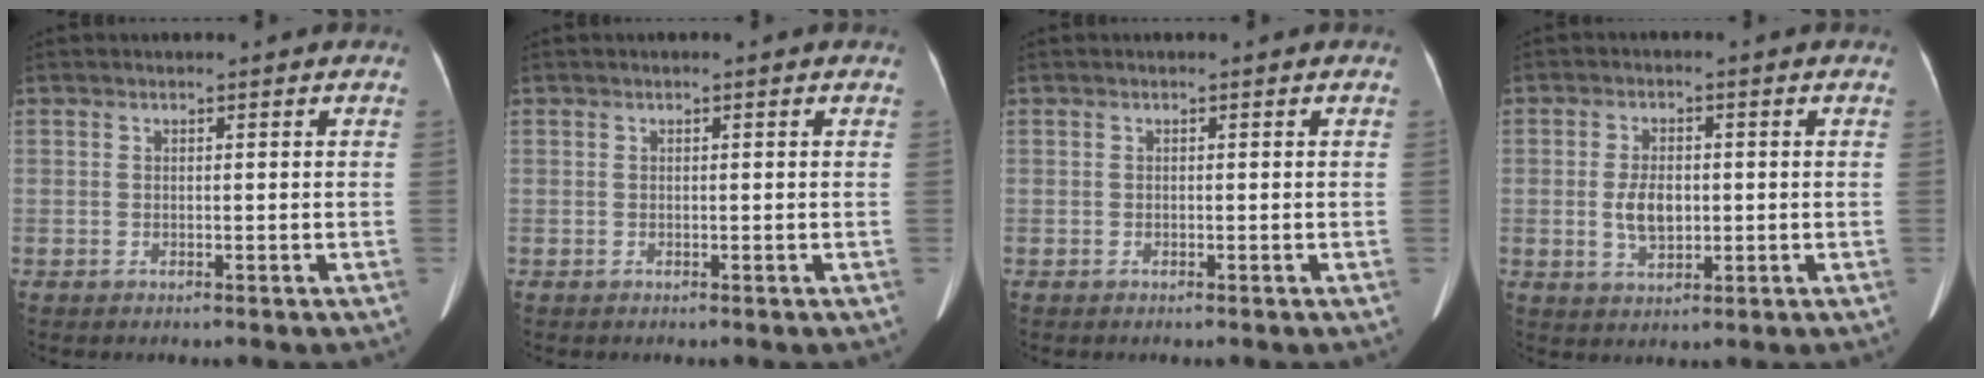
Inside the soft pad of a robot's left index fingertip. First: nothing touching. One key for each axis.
{"total": 0.0}
{"total": 0.0}
{"total": 4.9, "fx": -0.3, "fy": 2.7, "fz": 4.1, "tx": -0.087, "ty": 0.002, "tz": 0.000}